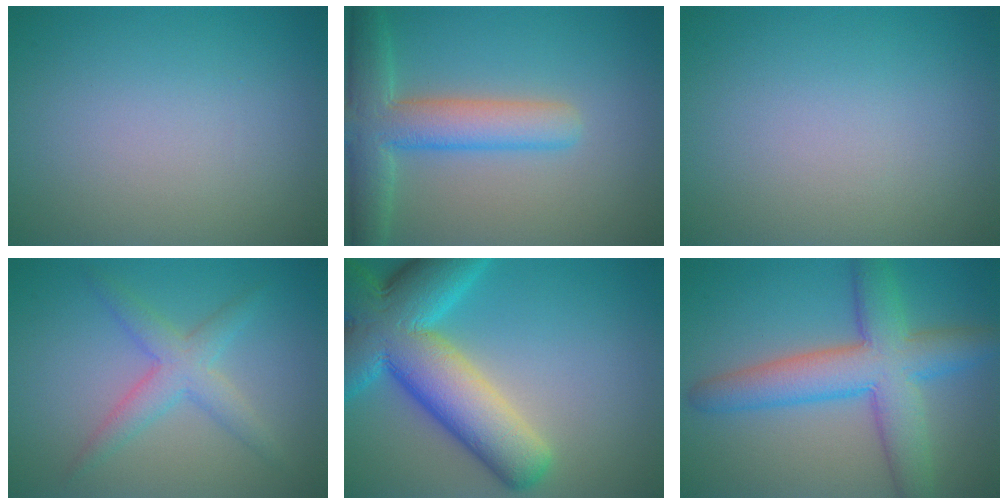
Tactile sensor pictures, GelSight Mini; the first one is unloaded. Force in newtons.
{"total": 6.1, "press": 6.1, "slide": 0.6}
{"total": 0.0}
{"total": 2.3, "press": 2.3, "slide": 0.1}
{"total": 12.5, "press": 12.5, "slide": 0.5}
{"total": 7.6, "press": 7.6, "slide": 0.1}